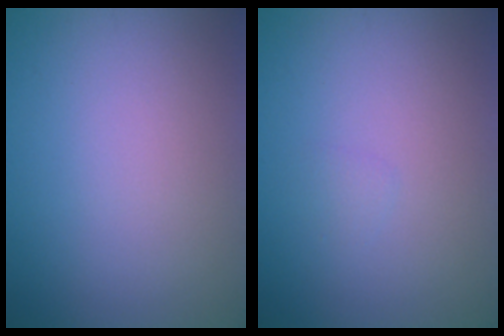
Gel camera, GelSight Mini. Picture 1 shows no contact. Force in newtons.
{"total": 0.6, "press": 0.5, "slide": 0.1}